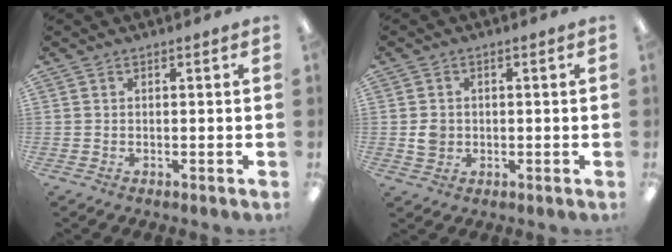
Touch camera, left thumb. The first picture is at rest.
{"total": 3.1, "force": [-0.1, 2.7, 1.4], "torque": [-0.018, 0.002, -0.004]}